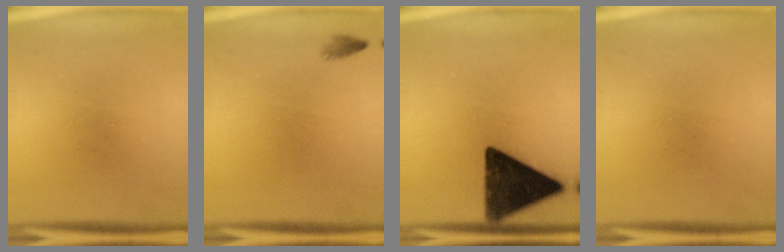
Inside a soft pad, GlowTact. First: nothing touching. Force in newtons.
{"total": 0.8}
{"total": 15.9}
{"total": 0.0}